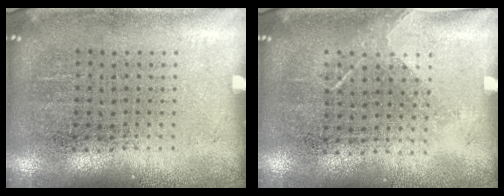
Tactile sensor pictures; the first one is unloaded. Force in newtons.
{"total": 1.2, "press": 1.0, "slide": 0.8}